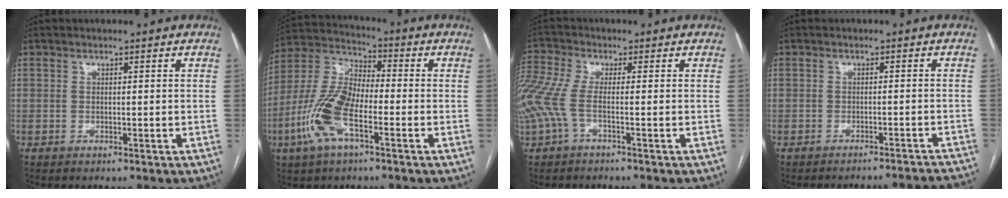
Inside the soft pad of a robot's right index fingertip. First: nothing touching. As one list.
[{"total": 12.5, "force": [-4.7, 4.6, 10.7], "torque": [-0.248, 0.006, -0.096]}, {"total": 6.9, "force": [-2.3, 1.4, 6.4], "torque": [-0.175, 0.016, -0.051]}, {"total": 11.1, "force": [-11.0, -0.4, 1.4], "torque": [0.000, 0.007, -0.121]}]